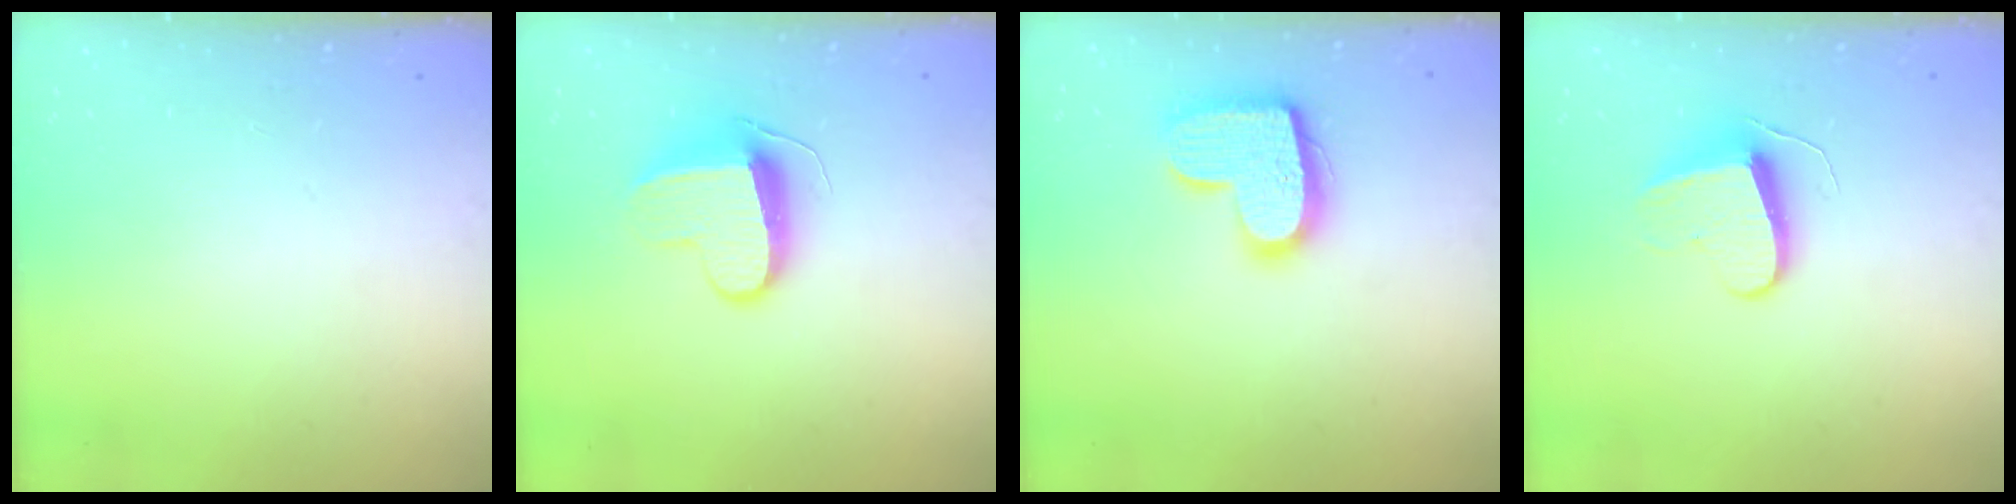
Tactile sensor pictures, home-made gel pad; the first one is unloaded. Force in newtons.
{"total": 10.4, "press": 10.4, "slide": 0.5}
{"total": 15.6, "press": 15.6, "slide": 0.8}
{"total": 9.4, "press": 9.3, "slide": 0.9}